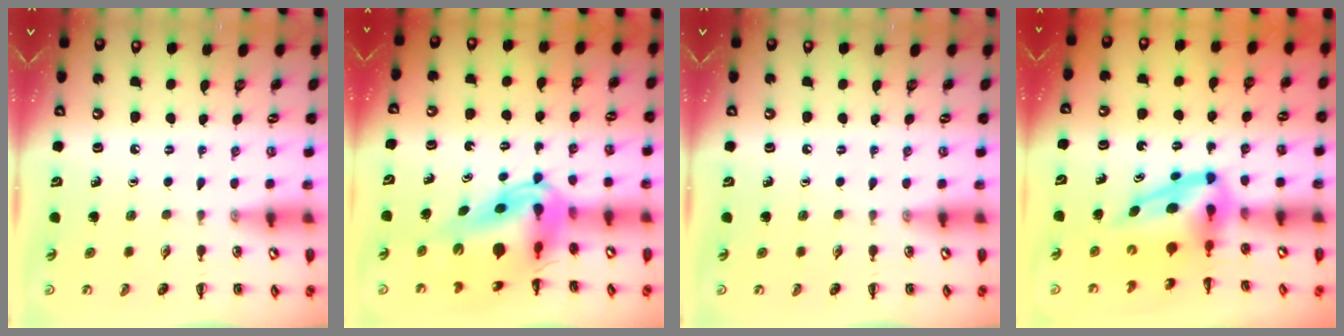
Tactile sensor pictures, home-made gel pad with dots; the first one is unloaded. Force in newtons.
{"total": 13.9, "press": 13.2, "slide": 4.2}
{"total": 0.0}
{"total": 6.7, "press": 6.5, "slide": 1.4}